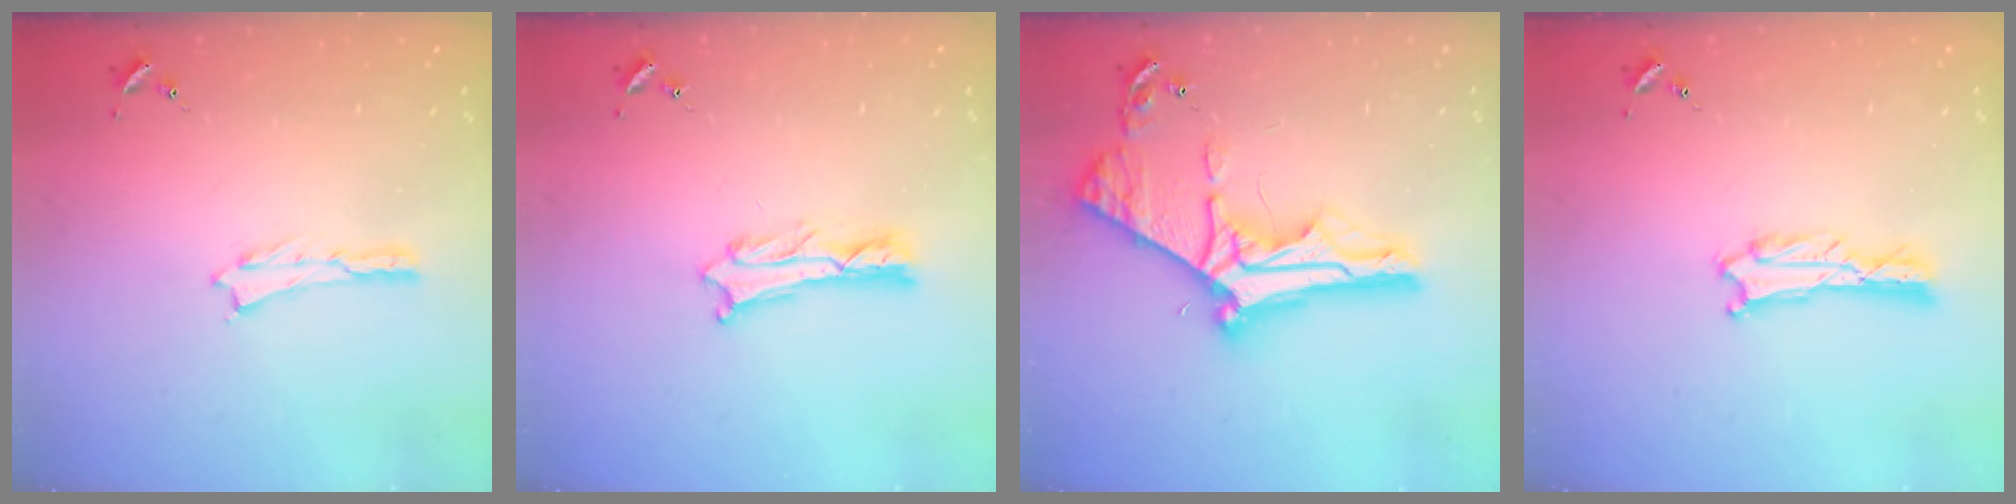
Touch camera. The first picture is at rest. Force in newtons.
{"total": 1.2, "press": 1.2, "slide": 0.2}
{"total": 11.8, "press": 11.7, "slide": 1.2}
{"total": 0.7, "press": 0.7, "slide": 0.1}